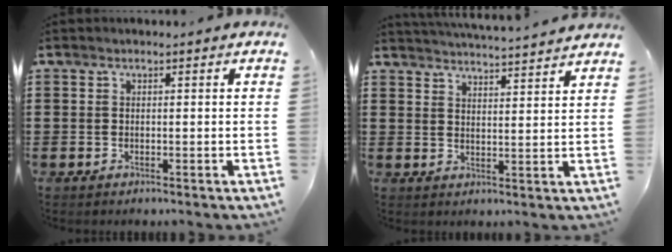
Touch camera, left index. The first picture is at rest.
{"total": 4.0, "force": [3.9, -0.9, 0.3], "torque": [-0.020, -0.029, 0.068]}